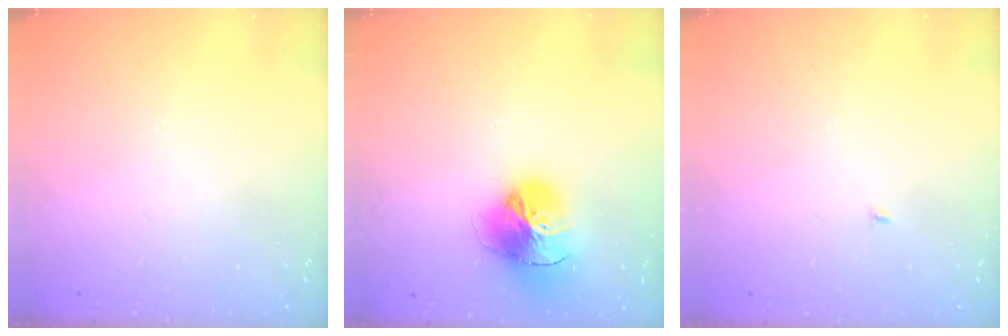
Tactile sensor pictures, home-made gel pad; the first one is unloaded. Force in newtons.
{"total": 18.4, "press": 18.3, "slide": 2.2}
{"total": 1.9, "press": 1.9, "slide": 0.2}